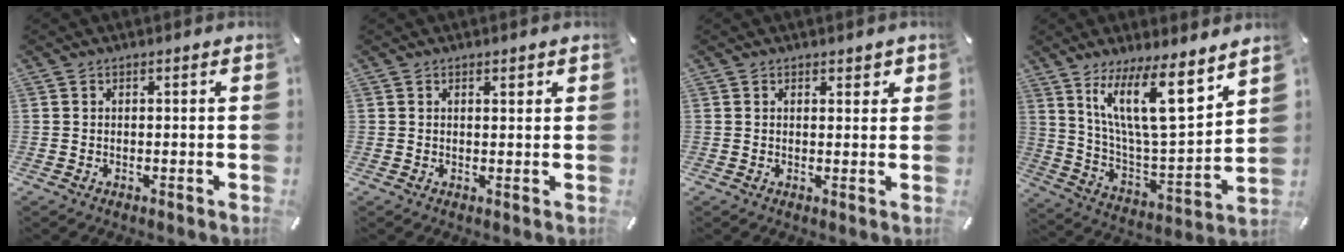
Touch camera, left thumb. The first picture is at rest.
{"total": 1.3, "force": [0.8, 0.5, 0.8], "torque": [-0.017, 0.001, 0.014]}
{"total": 1.7, "force": [1.1, 1.0, 0.8], "torque": [-0.009, 0.000, 0.018]}
{"total": 18.3, "force": [11.4, 5.0, 13.4], "torque": [-0.250, -0.066, 0.189]}